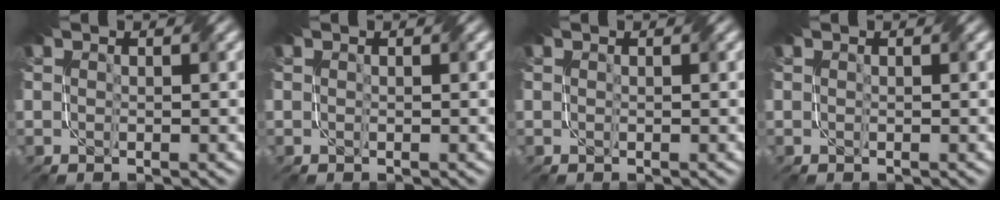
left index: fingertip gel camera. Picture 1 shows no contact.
{"total": 0.0}
{"total": 0.0}
{"total": 0.0}